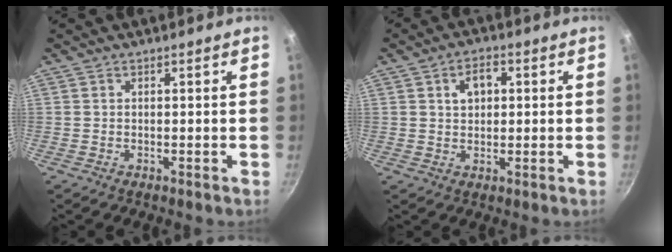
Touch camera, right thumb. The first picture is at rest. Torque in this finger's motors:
{"motor_torque": [-0.34, -0.29, -0.05, 0.11, 0.04]}